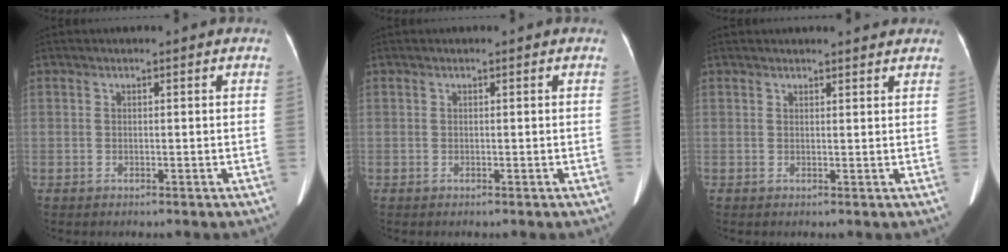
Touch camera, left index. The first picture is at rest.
{"total": 0.0}
{"total": 6.9, "force": [6.3, 1.2, 2.4], "torque": [-0.026, 0.002, 0.067]}